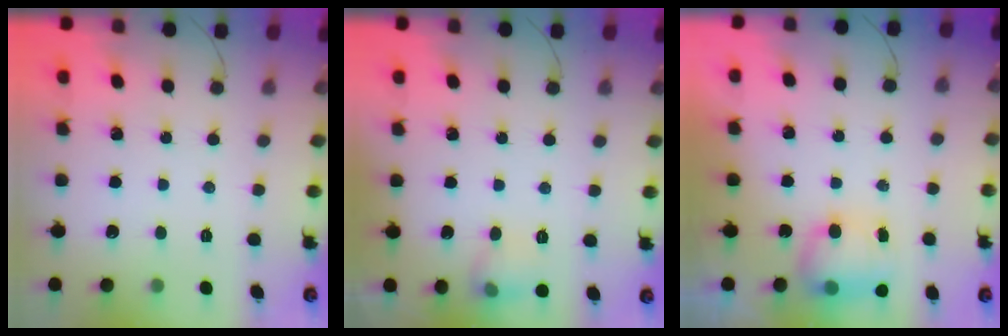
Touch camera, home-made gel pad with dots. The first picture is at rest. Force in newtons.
{"total": 7.3, "press": 7.2, "slide": 1.2}
{"total": 7.6, "press": 7.5, "slide": 0.8}